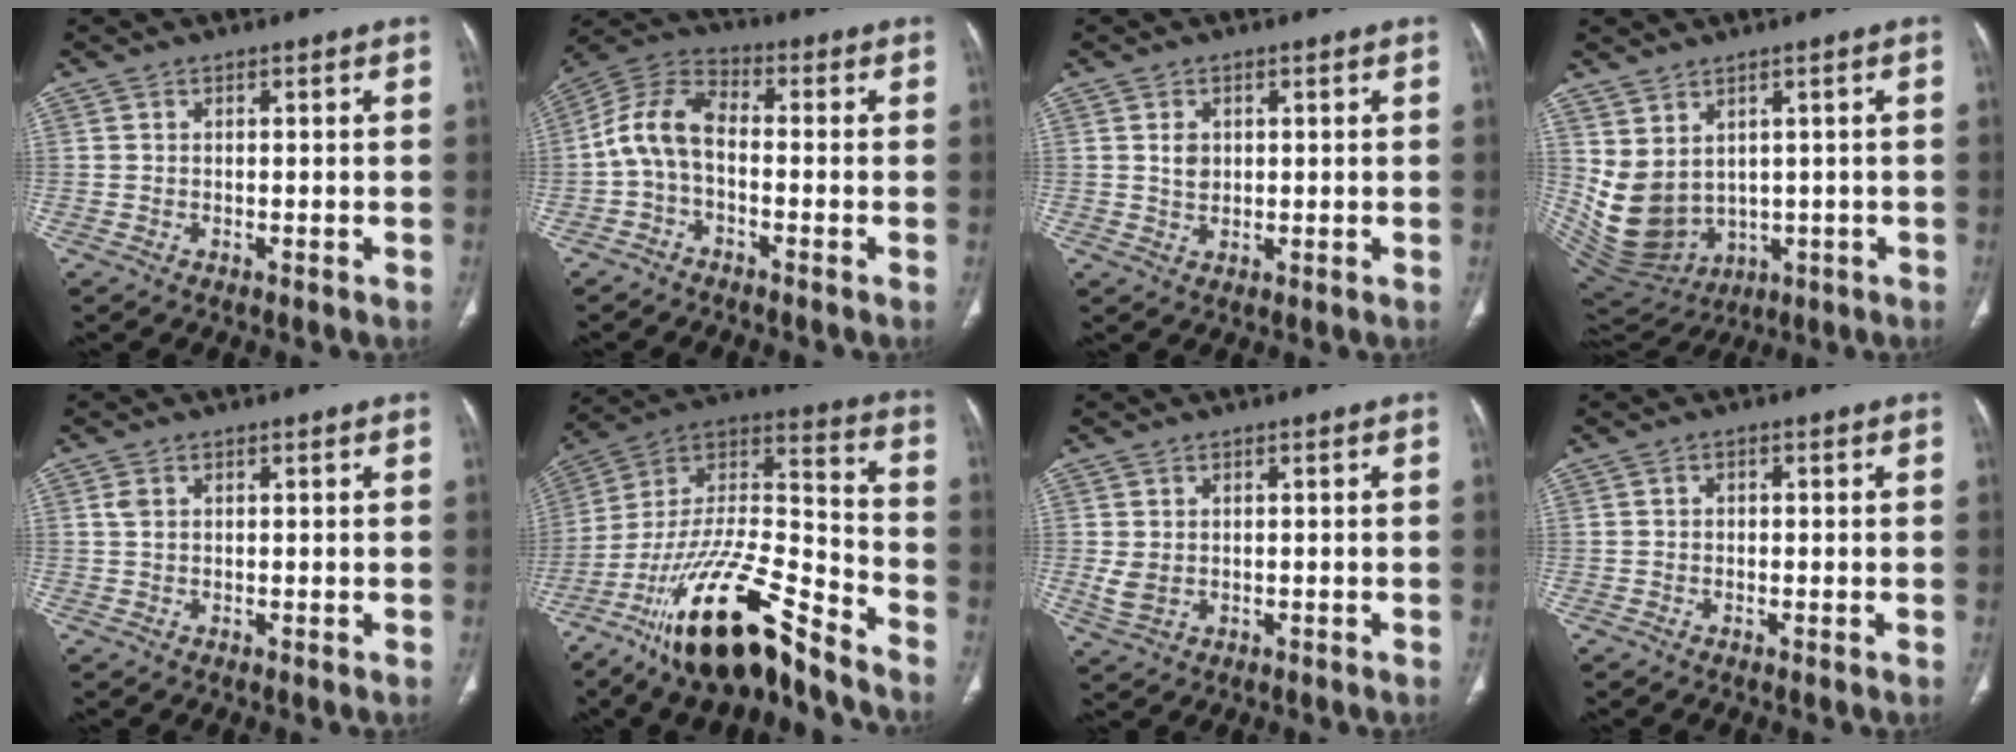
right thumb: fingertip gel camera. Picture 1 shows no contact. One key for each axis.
{"total": 8.5, "fx": -1.6, "fy": 4.9, "fz": 6.7, "tx": -0.132, "ty": 0.034, "tz": -0.044}
{"total": 2.7, "fx": 0.6, "fy": 2.1, "fz": 1.6, "tx": -0.011, "ty": -0.002, "tz": 0.012}
{"total": 12.5, "fx": 1.0, "fy": 9.7, "fz": 7.8, "tx": -0.146, "ty": -0.010, "tz": 0.065}
{"total": 1.2, "fx": 0.4, "fy": 0.8, "fz": 0.8, "tx": -0.018, "ty": 0.003, "tz": 0.009}
{"total": 23.6, "fx": -16.7, "fy": 6.3, "fz": 15.5, "tx": -0.304, "ty": 0.076, "tz": -0.299}
{"total": 3.2, "fx": 0.1, "fy": 2.4, "fz": 2.0, "tx": -0.045, "ty": -0.005, "tz": 0.012}
{"total": 0.7, "fx": -0.1, "fy": 0.6, "fz": 0.3, "tx": 0.005, "ty": 0.004, "tz": -0.007}